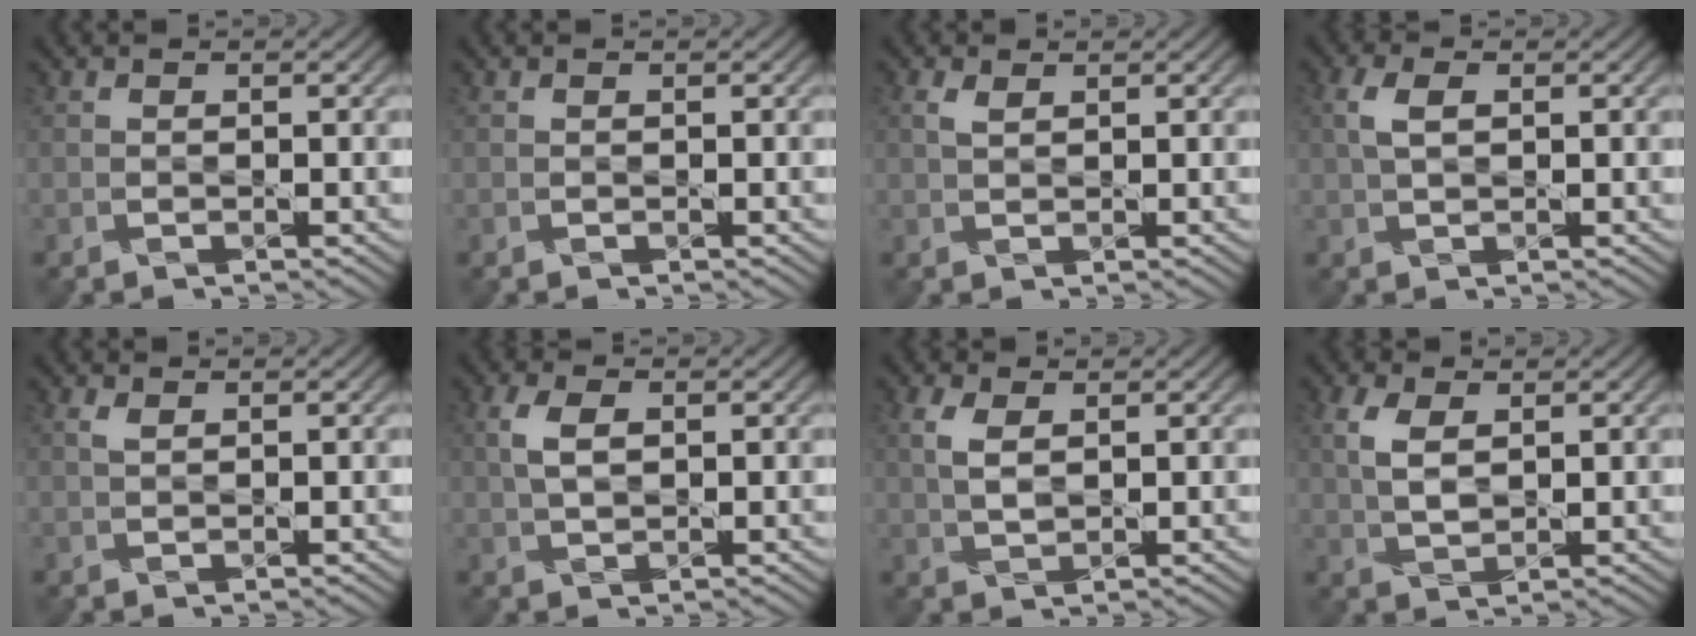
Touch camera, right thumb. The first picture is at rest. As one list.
[{"total": 0.0}, {"total": 1.4, "force": [1.0, 0.5, 1.0], "torque": [-0.027, 0.004, 0.017]}, {"total": 2.7, "force": [0.9, 1.3, 2.2], "torque": [-0.059, 0.006, 0.014]}, {"total": 1.1, "force": [0.7, 0.3, 0.8], "torque": [-0.022, 0.003, 0.012]}, {"total": 3.2, "force": [1.0, 1.6, 2.6], "torque": [-0.067, 0.005, 0.016]}, {"total": 2.9, "force": [1.2, 1.3, 2.3], "torque": [-0.062, 0.005, 0.023]}, {"total": 3.9, "force": [1.5, 2.0, 3.0], "torque": [-0.078, 0.005, 0.028]}]